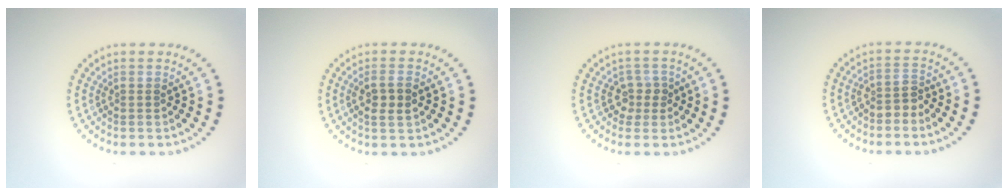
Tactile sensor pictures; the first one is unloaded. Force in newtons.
{"total": 2.2, "press": 2.1, "slide": 0.5}
{"total": 1.7, "press": 1.3, "slide": 1.1}
{"total": 1.6, "press": 1.3, "slide": 1.0}